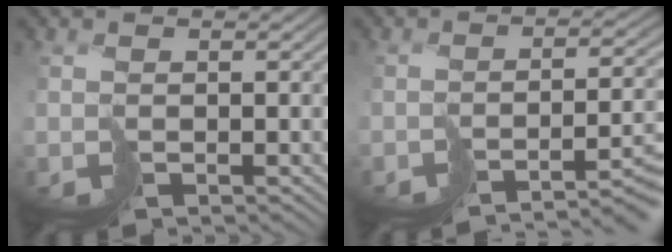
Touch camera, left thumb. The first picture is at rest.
{"total": 7.2, "force": [-5.4, 0.9, 4.8], "torque": [-0.052, -0.010, -0.075]}